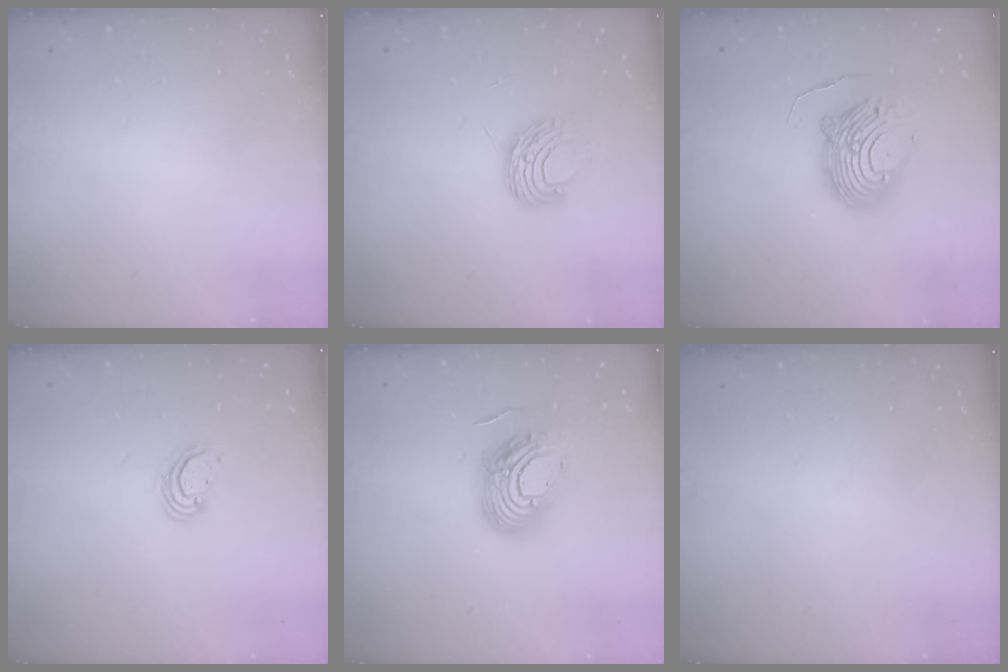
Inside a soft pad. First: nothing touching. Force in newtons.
{"total": 8.1, "press": 8.1, "slide": 0.5}
{"total": 12.3, "press": 12.2, "slide": 1.2}
{"total": 2.6, "press": 2.6, "slide": 0.1}
{"total": 16.1, "press": 16.0, "slide": 1.1}
{"total": 0.0}